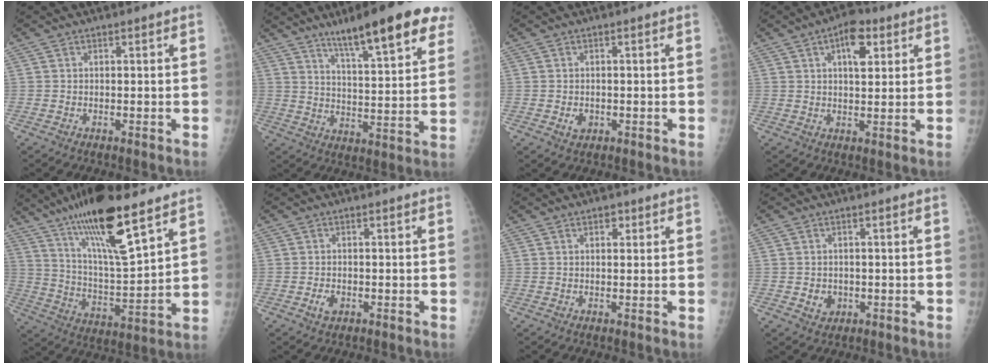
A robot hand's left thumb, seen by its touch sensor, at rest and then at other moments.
{"total": 17.8, "force": [11.5, 2.9, 13.3], "torque": [-0.168, -0.045, 0.172]}
{"total": 2.0, "force": [-0.5, 1.6, 1.1], "torque": [-0.009, 0.002, -0.003]}
{"total": 7.6, "force": [3.3, 3.7, 5.7], "torque": [-0.067, -0.005, 0.046]}
{"total": 19.6, "force": [12.7, 4.1, 14.3], "torque": [-0.240, -0.060, 0.231]}
{"total": 2.3, "force": [-0.7, 1.7, 1.5], "torque": [-0.022, 0.001, -0.009]}
{"total": 1.9, "force": [1.0, 1.1, 1.1], "torque": [-0.008, -0.002, 0.014]}
{"total": 2.8, "force": [-0.5, 2.5, 1.3], "torque": [-0.008, 0.001, 0.002]}